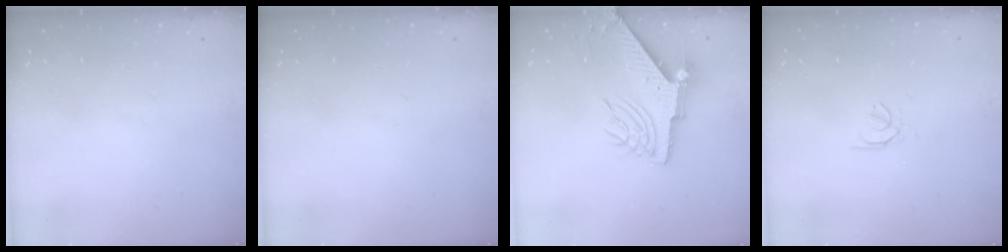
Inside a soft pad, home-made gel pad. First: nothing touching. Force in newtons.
{"total": 0.0}
{"total": 9.5, "press": 9.4, "slide": 1.3}
{"total": 0.6, "press": 0.4, "slide": 0.3}